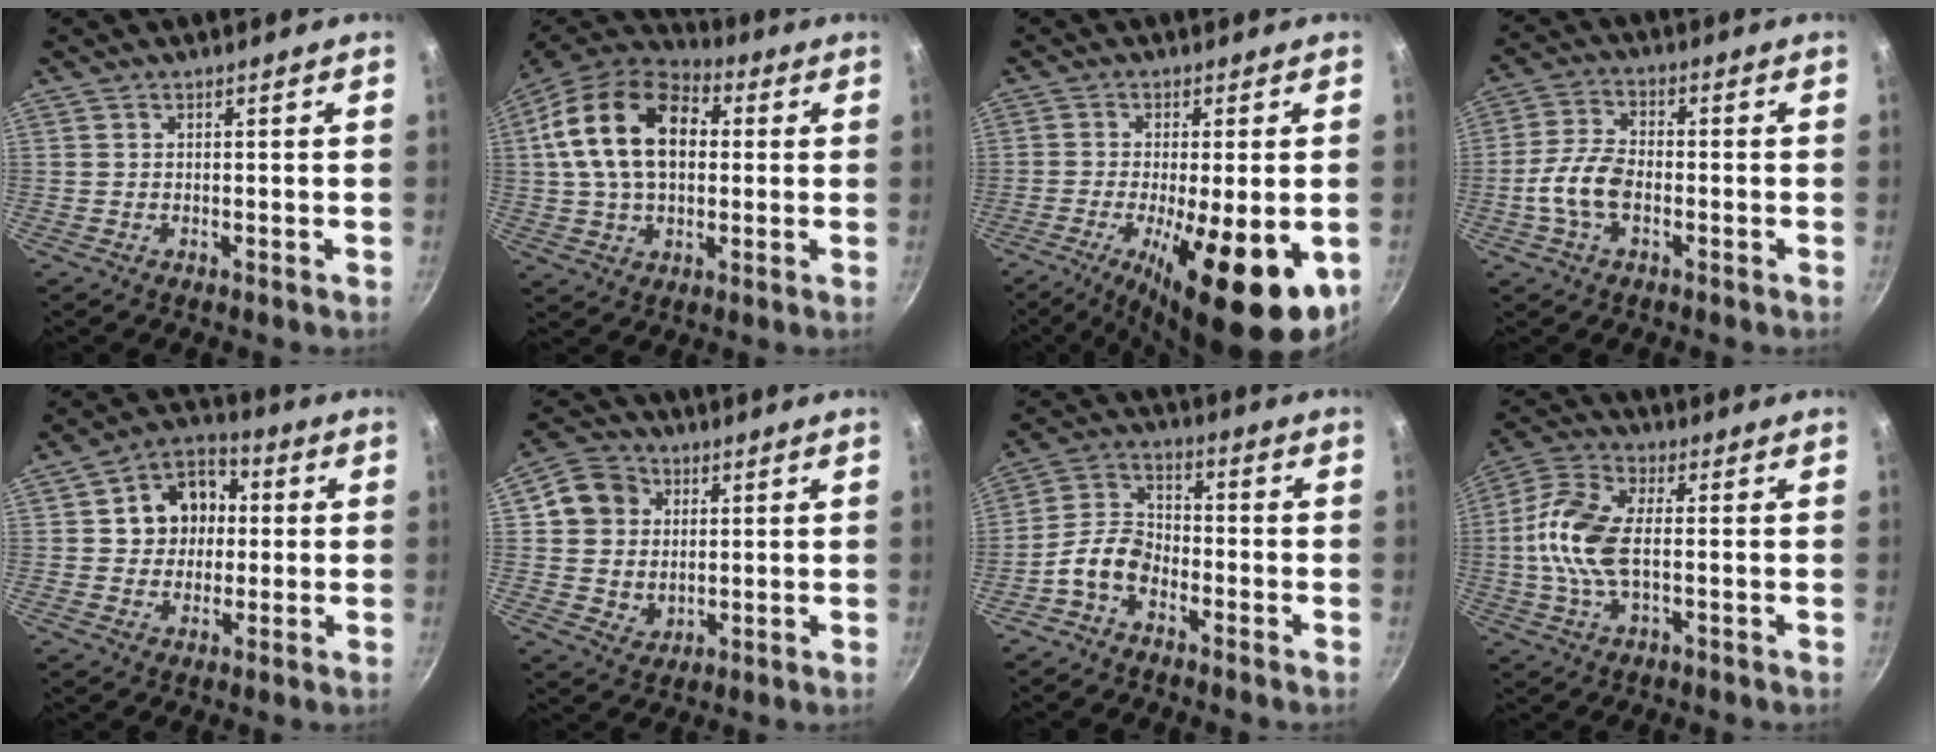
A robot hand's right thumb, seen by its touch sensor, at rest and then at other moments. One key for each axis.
{"total": 20.1, "fx": 3.6, "fy": 13.1, "fz": 14.7, "tx": -0.237, "ty": 0.019, "tz": 0.052}
{"total": 18.3, "fx": -5.6, "fy": 5.8, "fz": 16.5, "tx": -0.249, "ty": -0.013, "tz": -0.078}
{"total": 8.4, "fx": -2.2, "fy": 4.5, "fz": 6.7, "tx": -0.130, "ty": 0.027, "tz": -0.051}
{"total": 11.3, "fx": 1.5, "fy": 9.5, "fz": 5.9, "tx": -0.050, "ty": 0.015, "tz": 0.011}
{"total": 10.2, "fx": 2.7, "fy": 9.0, "fz": 4.0, "tx": -0.032, "ty": -0.006, "tz": 0.047}
{"total": 7.6, "fx": -4.0, "fy": 4.6, "fz": 4.6, "tx": -0.080, "ty": 0.046, "tz": -0.090}
{"total": 12.4, "fx": -0.3, "fy": 6.0, "fz": 10.8, "tx": -0.229, "ty": 0.024, "tz": -0.019}